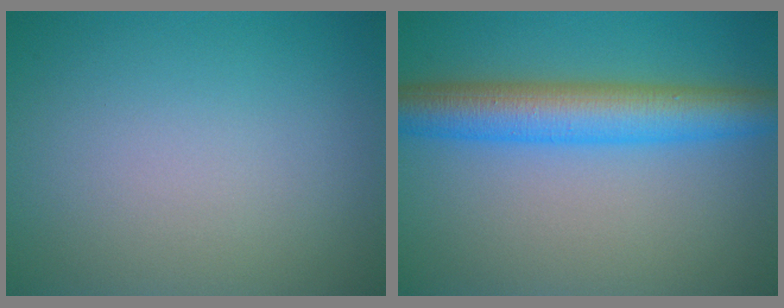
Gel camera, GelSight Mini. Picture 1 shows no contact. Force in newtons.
{"total": 6.7, "press": 6.7, "slide": 0.1}